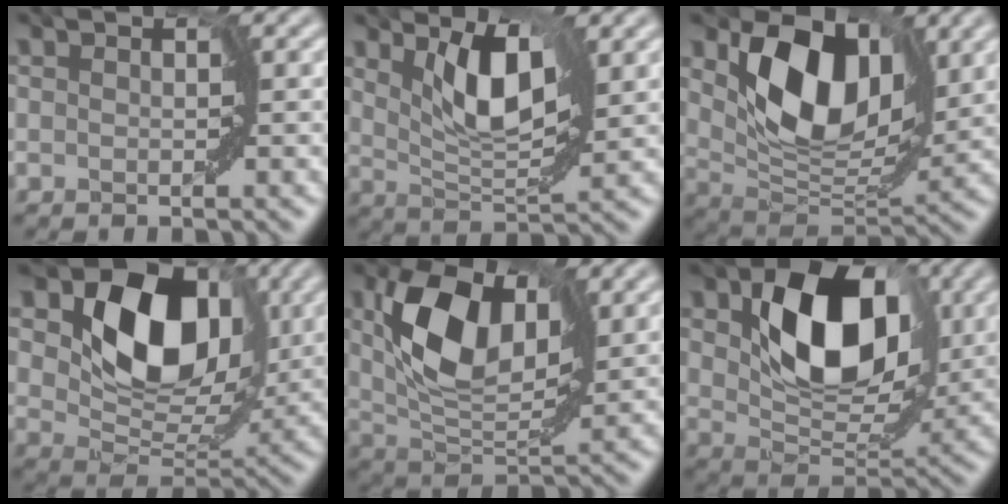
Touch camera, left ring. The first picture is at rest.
{"total": 4.9, "force": [2.3, 1.7, 4.0], "torque": [-0.077, -0.007, 0.041]}
{"total": 8.8, "force": [3.1, 5.3, 6.2], "torque": [-0.115, -0.012, 0.058]}
{"total": 10.5, "force": [3.4, 7.0, 7.0], "torque": [-0.112, -0.002, 0.051]}
{"total": 8.5, "force": [2.7, 4.6, 6.7], "torque": [-0.137, 0.001, 0.046]}
{"total": 10.0, "force": [2.9, 6.2, 7.3], "torque": [-0.123, 0.000, 0.050]}